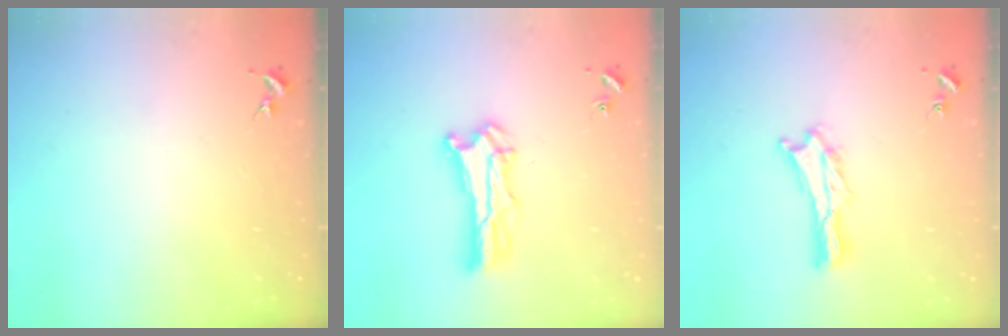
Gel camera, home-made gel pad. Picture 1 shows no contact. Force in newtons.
{"total": 6.6, "press": 6.6, "slide": 0.6}
{"total": 1.8, "press": 1.8, "slide": 0.2}